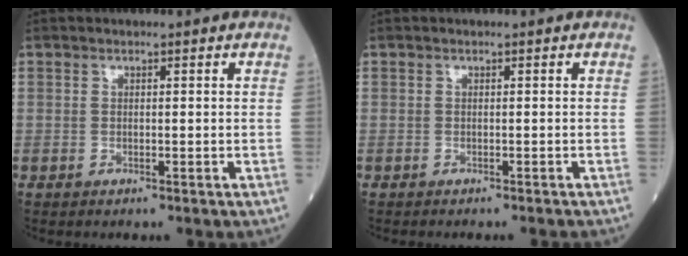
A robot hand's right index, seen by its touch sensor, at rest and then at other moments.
{"total": 3.4, "force": [-3.1, 0.1, 1.2], "torque": [-0.014, -0.006, -0.039]}